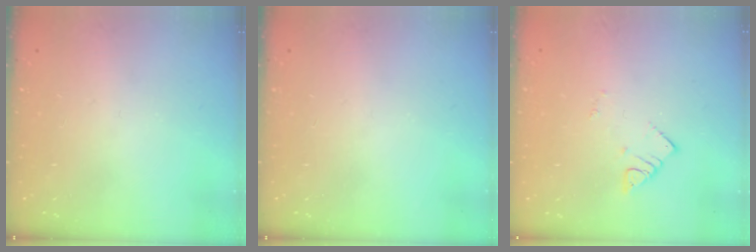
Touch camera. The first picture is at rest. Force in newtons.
{"total": 0.0}
{"total": 2.7, "press": 2.7, "slide": 0.1}